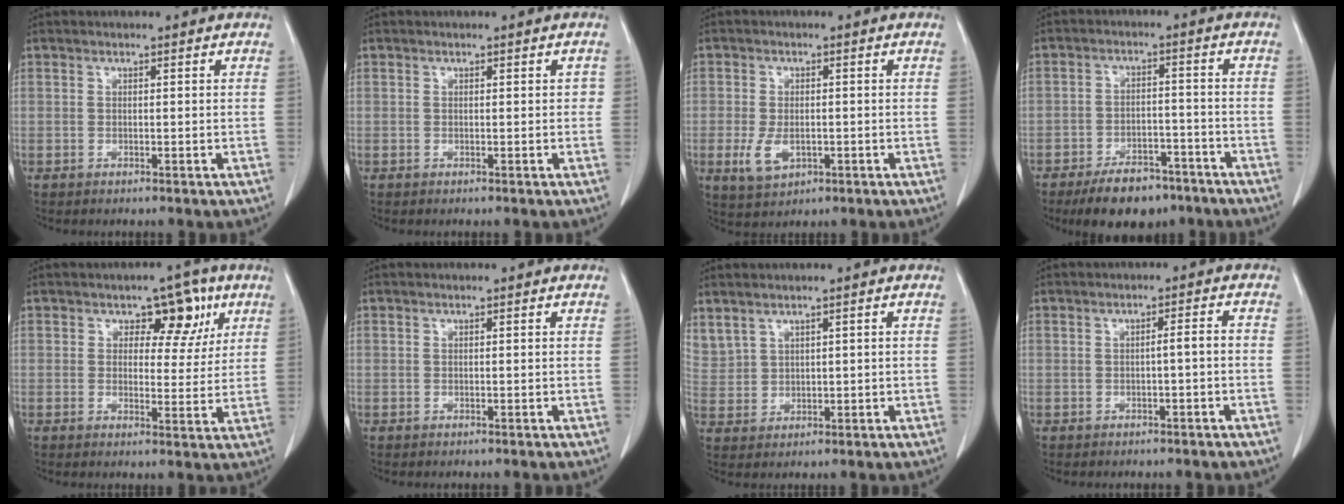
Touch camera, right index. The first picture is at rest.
{"total": 0.8, "force": [0.0, 0.6, 0.4], "torque": [0.004, 0.010, 0.000]}
{"total": 4.8, "force": [-1.2, 2.9, 3.6], "torque": [-0.072, -0.006, -0.010]}
{"total": 9.5, "force": [-7.0, 4.4, 4.6], "torque": [-0.073, 0.002, -0.111]}
{"total": 6.6, "force": [3.1, 4.0, 4.2], "torque": [-0.035, 0.010, 0.039]}
{"total": 0.0}
{"total": 5.5, "force": [3.6, 3.7, 2.0], "torque": [-0.060, 0.013, 0.094]}
{"total": 1.8, "force": [-0.6, 0.1, 1.7], "torque": [-0.023, 0.003, -0.010]}